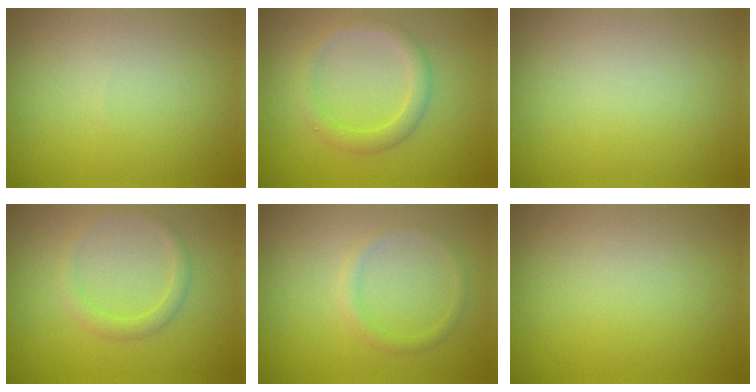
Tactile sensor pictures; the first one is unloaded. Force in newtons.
{"total": 2.2, "press": 2.2, "slide": 0.1}
{"total": 0.0}
{"total": 1.6, "press": 1.6, "slide": 0.1}
{"total": 1.2, "press": 1.2, "slide": 0.0}
{"total": 0.0}